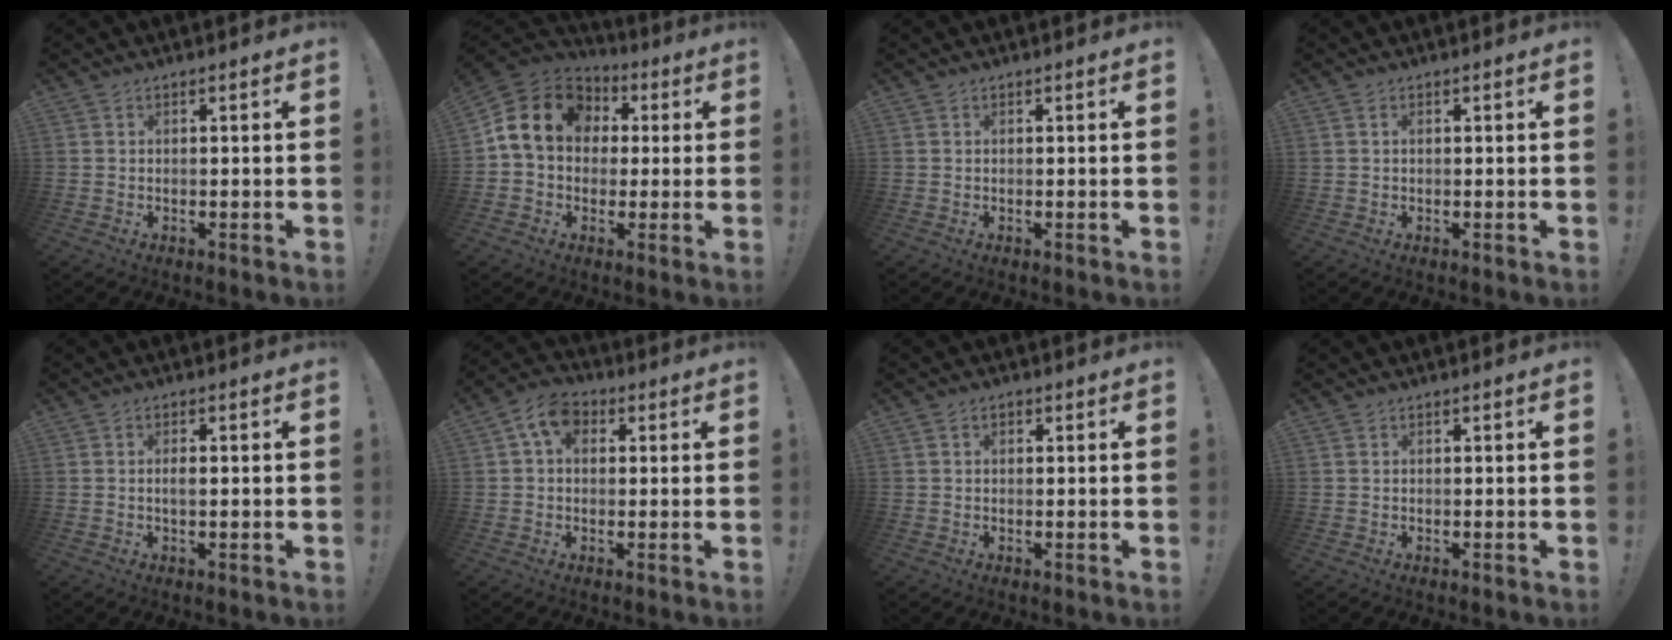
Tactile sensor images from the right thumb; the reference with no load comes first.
{"total": 14.6, "force": [3.6, 11.6, 8.2], "torque": [-0.124, -0.001, 0.069]}
{"total": 0.0}
{"total": 0.5, "force": [0.1, 0.3, 0.4], "torque": [-0.010, 0.003, 0.002]}
{"total": 1.6, "force": [-0.4, 0.5, 1.5], "torque": [-0.027, 0.003, -0.009]}
{"total": 7.9, "force": [2.8, 5.3, 5.1], "torque": [-0.080, 0.001, 0.054]}
{"total": 1.2, "force": [0.3, 1.0, 0.7], "torque": [-0.015, 0.004, 0.006]}
{"total": 0.0}